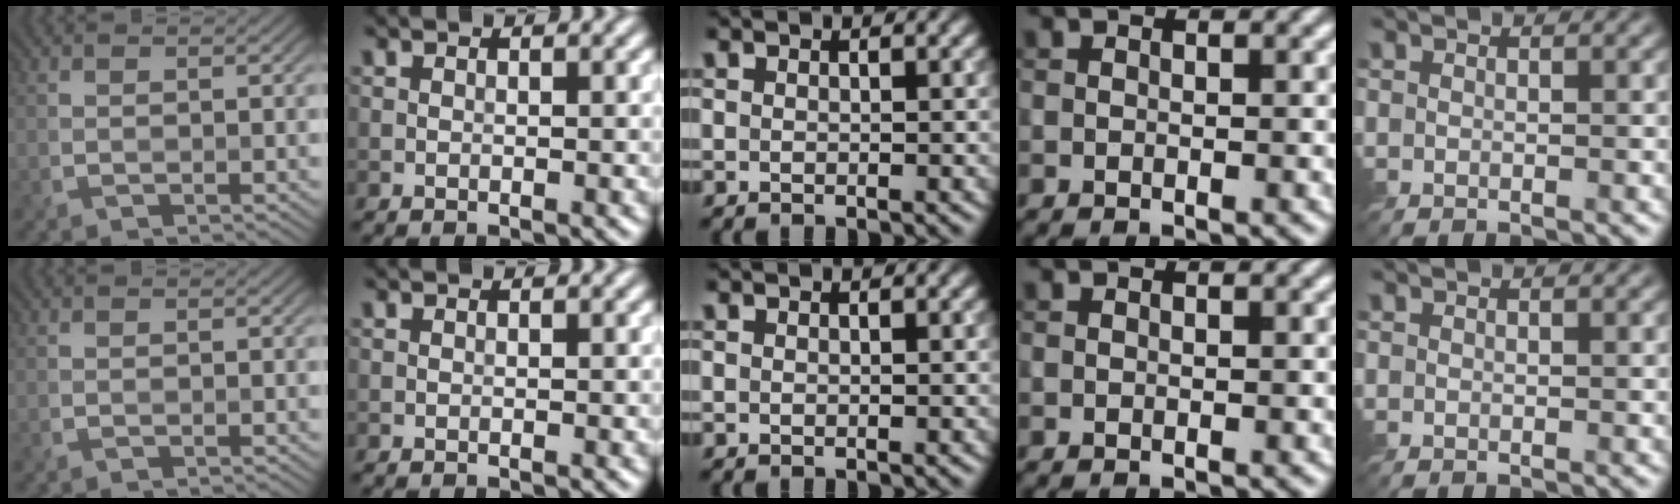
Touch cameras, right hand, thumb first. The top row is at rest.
{}